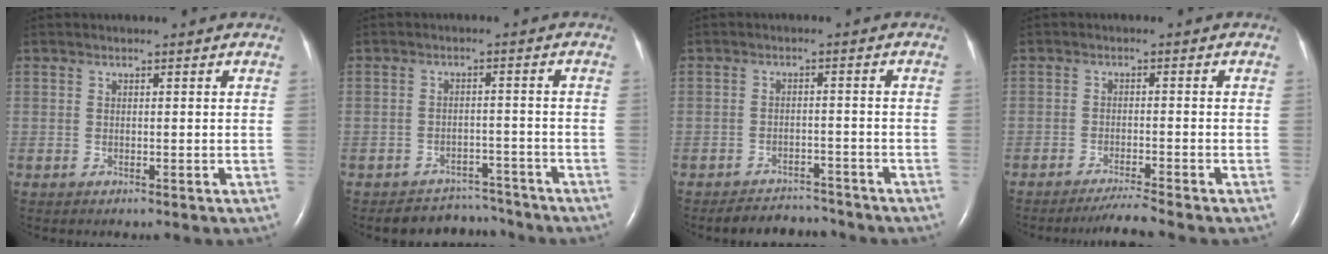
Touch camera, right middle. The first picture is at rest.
{"total": 5.5, "force": [-5.2, 1.6, -1.1], "torque": [0.016, 0.019, -0.073]}
{"total": 5.3, "force": [-5.1, 1.4, 0.1], "torque": [0.000, 0.001, -0.078]}
{"total": 3.5, "force": [-3.1, -1.3, 1.0], "torque": [-0.026, -0.018, -0.058]}